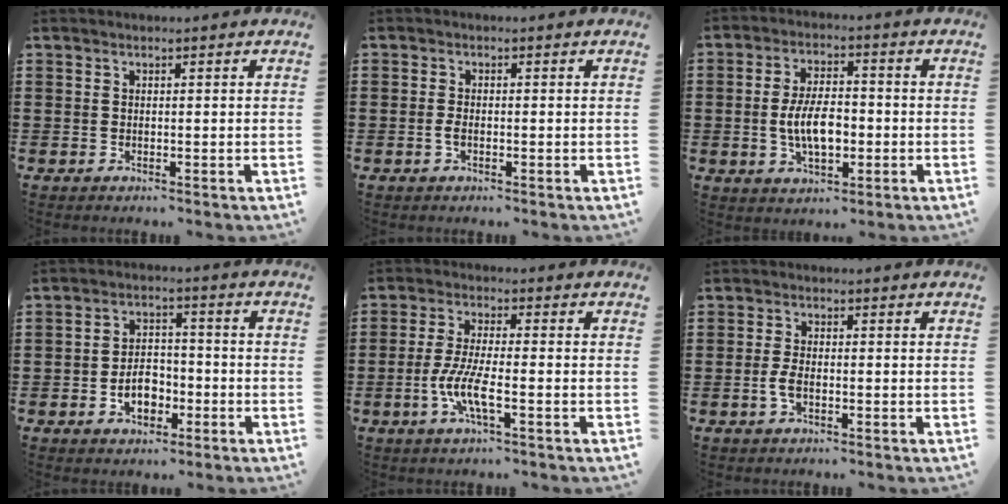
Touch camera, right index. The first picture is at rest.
{"total": 1.5, "force": [-0.5, 0.3, 1.4], "torque": [-0.036, -0.007, -0.010]}
{"total": 7.3, "force": [-1.1, 3.6, 6.3], "torque": [-0.123, 0.000, -0.027]}
{"total": 5.3, "force": [-2.0, 3.4, 3.5], "torque": [-0.049, 0.000, -0.037]}
{"total": 6.5, "force": [-2.4, 1.1, 6.0], "torque": [-0.135, -0.014, -0.052]}
{"total": 2.7, "force": [-0.8, 0.9, 2.5], "torque": [-0.062, -0.008, -0.018]}